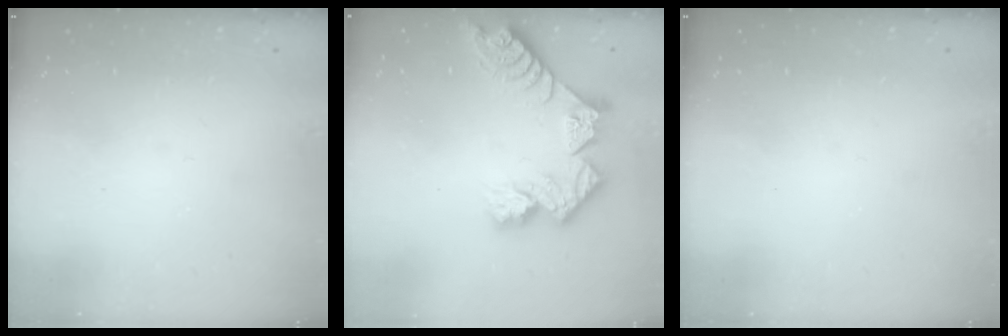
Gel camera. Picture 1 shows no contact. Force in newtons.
{"total": 12.8, "press": 12.7, "slide": 1.2}
{"total": 0.0}